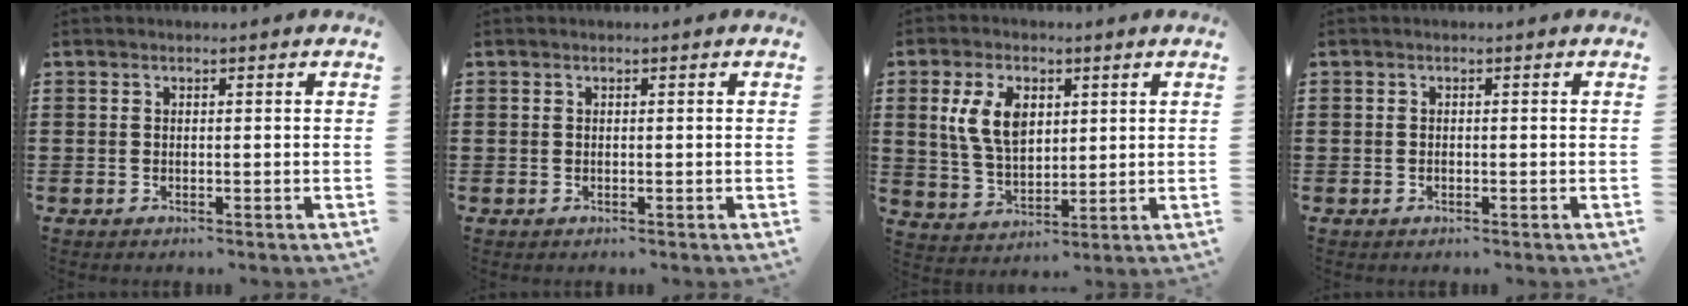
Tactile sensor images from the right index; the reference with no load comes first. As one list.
[{"total": 0.0}, {"total": 8.1, "force": [2.4, 4.9, 5.9], "torque": [-0.142, 0.011, 0.040]}, {"total": 0.0}]